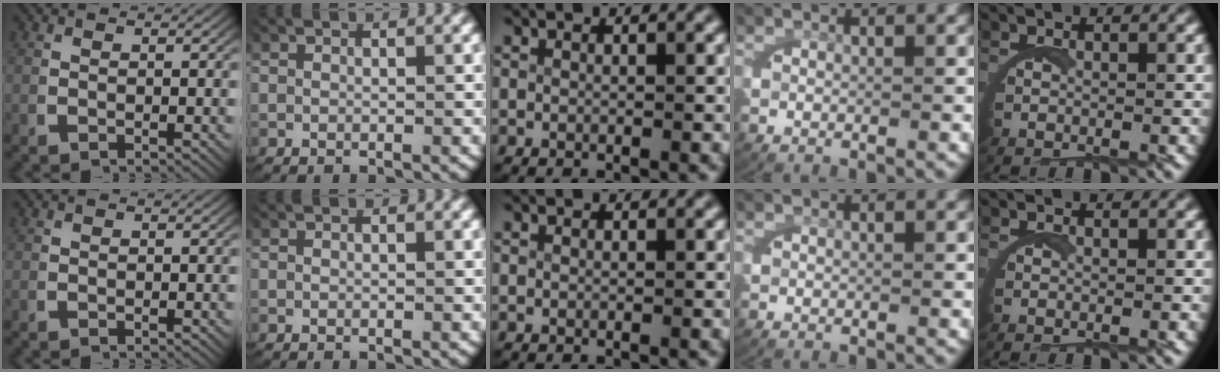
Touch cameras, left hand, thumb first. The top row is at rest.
{}